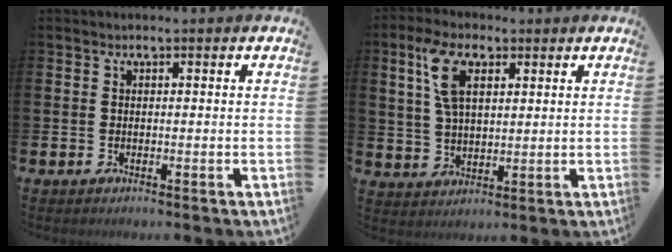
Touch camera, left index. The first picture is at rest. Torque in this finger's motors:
{"motor_torque": [1.06, 0.46, 0.34, 0.10]}